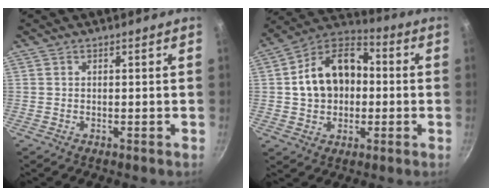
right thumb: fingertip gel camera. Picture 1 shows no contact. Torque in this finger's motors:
{"motor_torque": [2.09, 2.08, 0.69, 0.30, 0.11]}